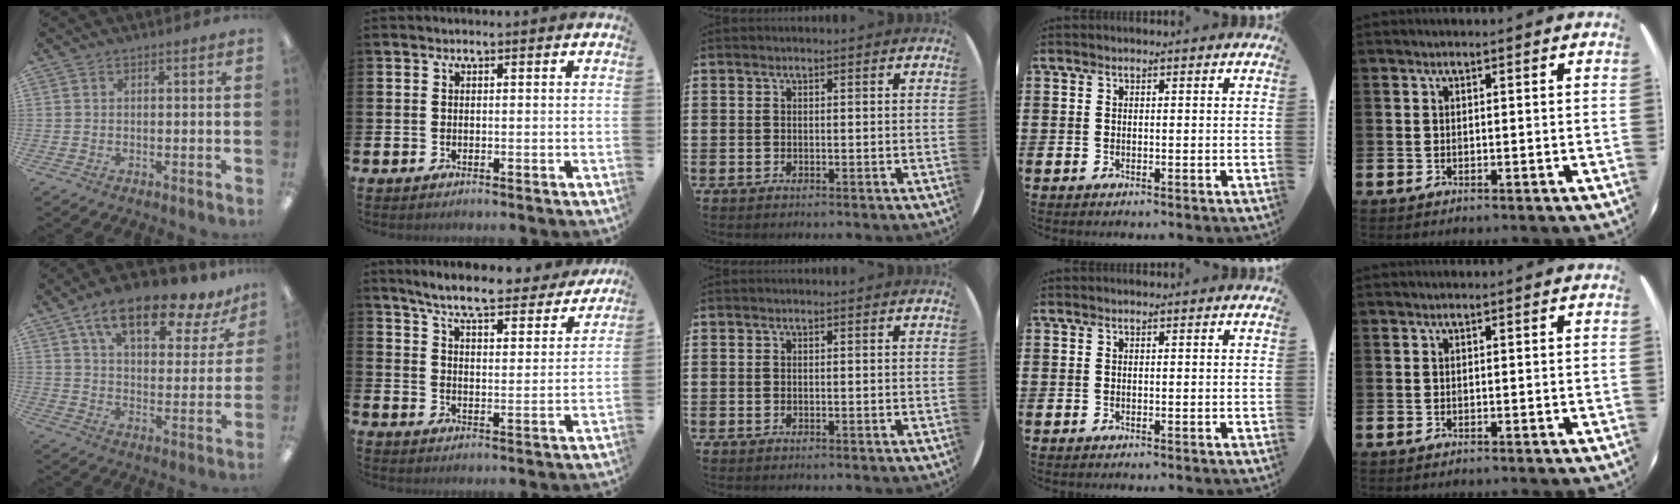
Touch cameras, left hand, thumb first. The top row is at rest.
{"thumb": {"total": 15.8, "force": [11.1, 5.4, 9.9], "torque": [-0.164, -0.055, 0.187]}, "index": {"total": 7.2, "force": [6.6, 0.6, 2.8], "torque": [-0.079, -0.041, 0.112]}}